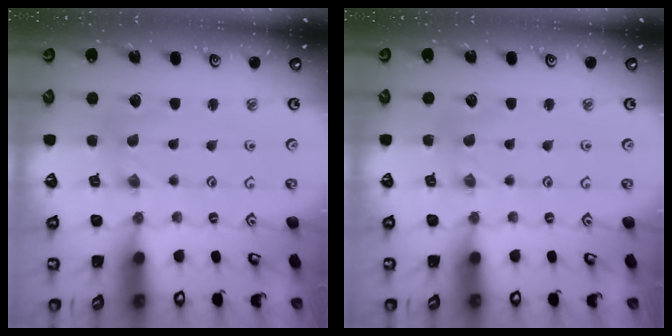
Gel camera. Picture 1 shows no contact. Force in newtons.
{"total": 1.3, "press": 1.2, "slide": 0.3}